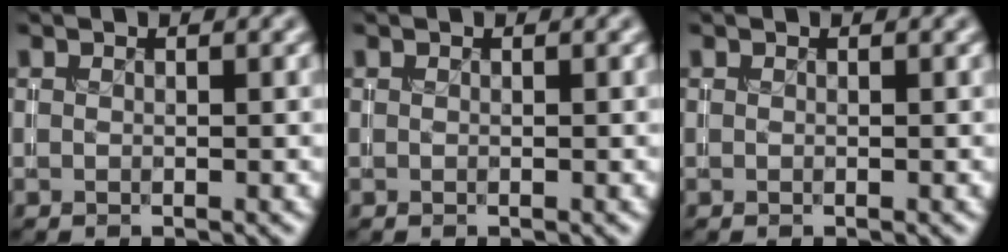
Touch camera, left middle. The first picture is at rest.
{"total": 0.0}
{"total": 0.0}